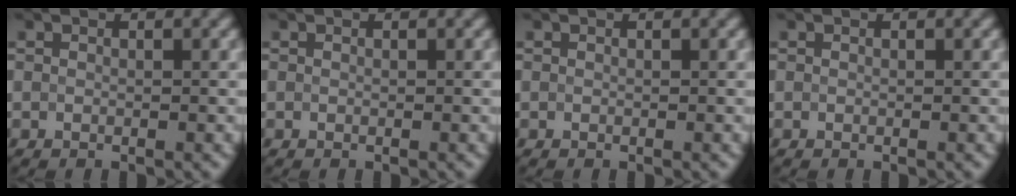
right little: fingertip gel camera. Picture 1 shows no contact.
{"total": 0.0}
{"total": 0.0}
{"total": 0.0}